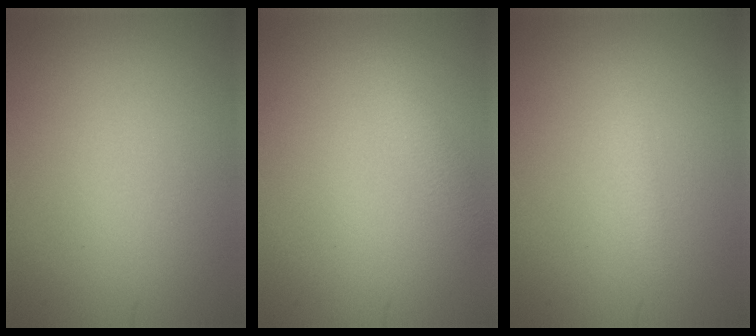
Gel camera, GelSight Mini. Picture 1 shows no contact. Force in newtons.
{"total": 1.4, "press": 1.4, "slide": 0.0}
{"total": 1.1, "press": 1.1, "slide": 0.1}